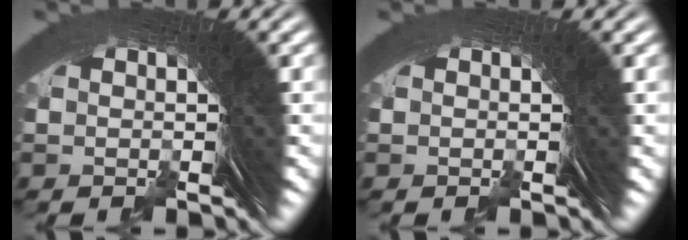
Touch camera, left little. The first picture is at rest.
{"total": 0.0}